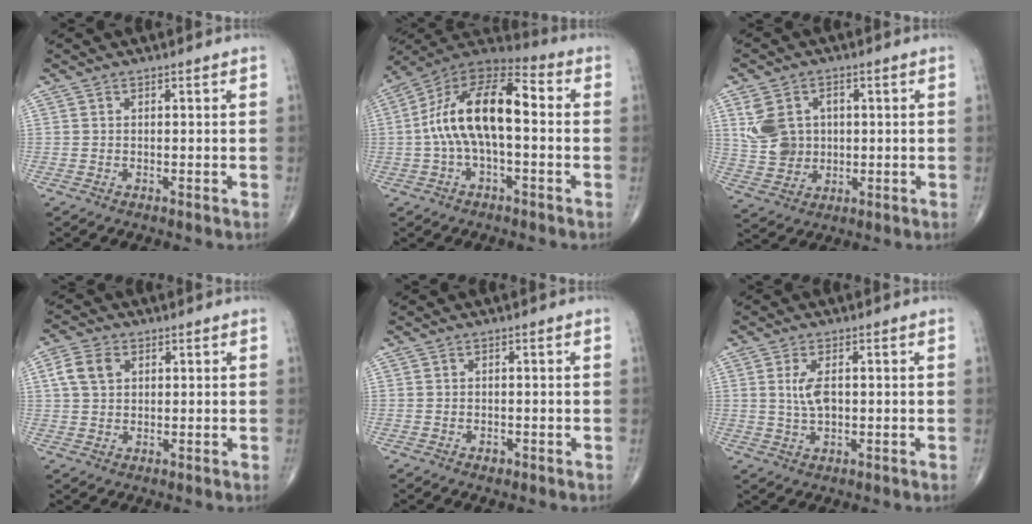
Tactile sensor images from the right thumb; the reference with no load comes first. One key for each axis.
{"total": 16.6, "fx": -0.2, "fy": 7.6, "fz": 14.7, "tx": -0.270, "ty": 0.050, "tz": -0.014}
{"total": 9.1, "fx": 1.9, "fy": 7.4, "fz": 4.9, "tx": -0.076, "ty": 0.000, "tz": 0.046}
{"total": 5.4, "fx": 1.6, "fy": 3.9, "fz": 3.4, "tx": -0.065, "ty": 0.007, "tz": 0.030}
{"total": 1.1, "fx": -0.5, "fy": 0.7, "fz": 0.5, "tx": -0.007, "ty": 0.001, "tz": -0.007}
{"total": 4.4, "fx": 0.6, "fy": 2.1, "fz": 3.8, "tx": -0.080, "ty": -0.003, "tz": 0.014}